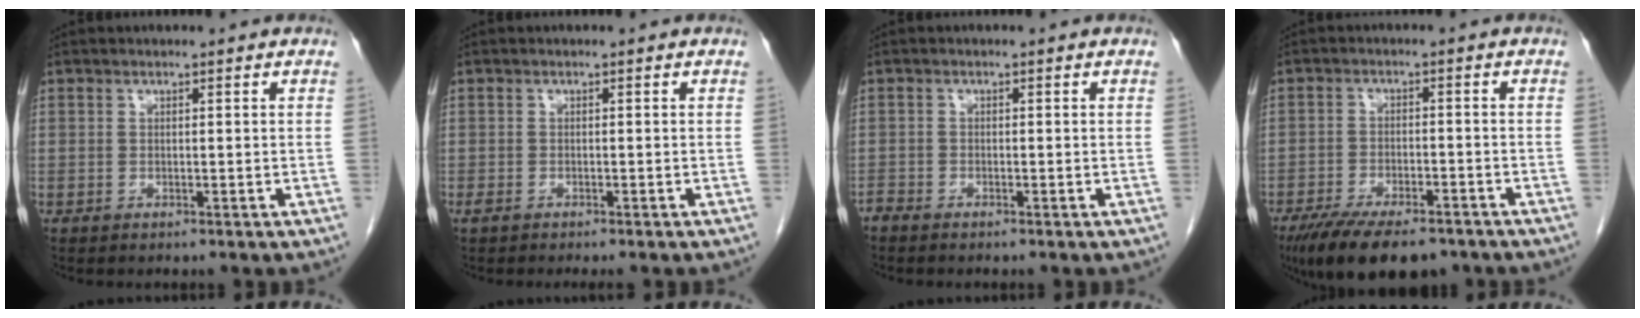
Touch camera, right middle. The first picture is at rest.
{"total": 2.3, "force": [-1.9, 0.6, 1.3], "torque": [-0.018, -0.005, -0.024]}
{"total": 1.0, "force": [-1.0, 0.1, 0.1], "torque": [-0.005, -0.002, -0.022]}
{"total": 12.9, "force": [-9.7, 4.3, 7.4], "torque": [-0.126, -0.018, -0.152]}